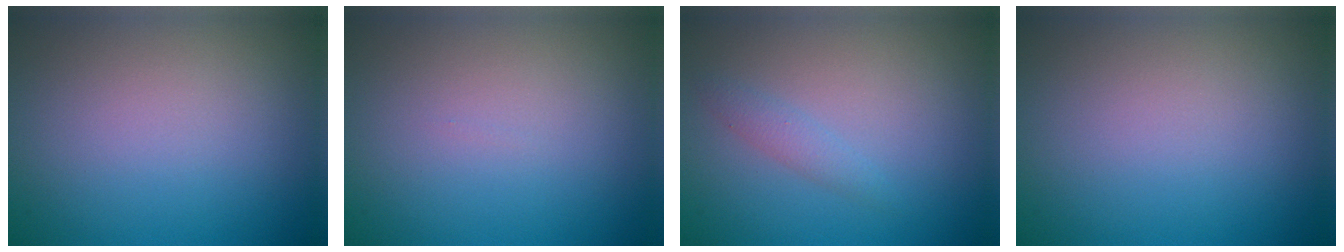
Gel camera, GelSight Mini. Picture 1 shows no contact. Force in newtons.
{"total": 0.0}
{"total": 1.3, "press": 1.3, "slide": 0.0}
{"total": 0.0}